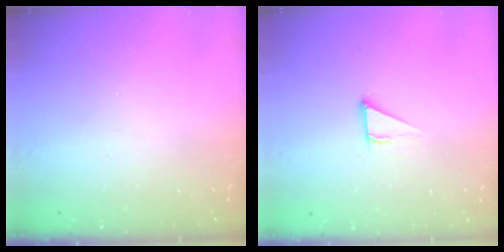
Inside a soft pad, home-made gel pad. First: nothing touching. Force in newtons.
{"total": 2.8, "press": 2.8, "slide": 0.2}